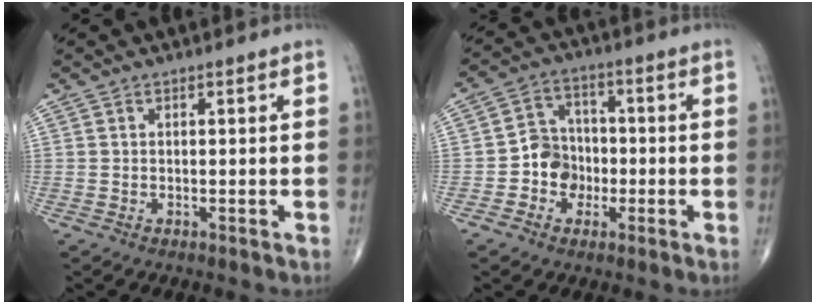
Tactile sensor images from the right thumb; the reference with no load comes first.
{"total": 7.2, "force": [-1.9, 6.4, 2.7], "torque": [-0.009, 0.027, -0.043]}